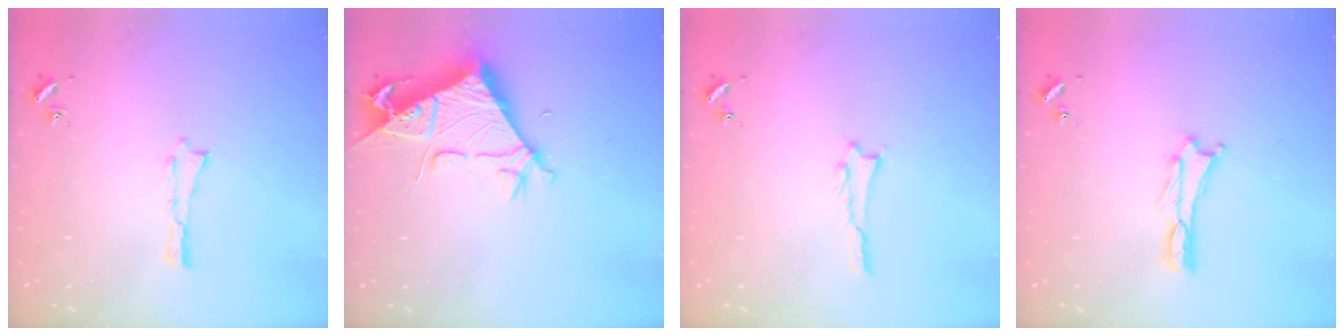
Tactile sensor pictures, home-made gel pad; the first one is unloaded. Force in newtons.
{"total": 6.6, "press": 6.6, "slide": 0.7}
{"total": 0.0}
{"total": 0.5, "press": 0.5, "slide": 0.2}